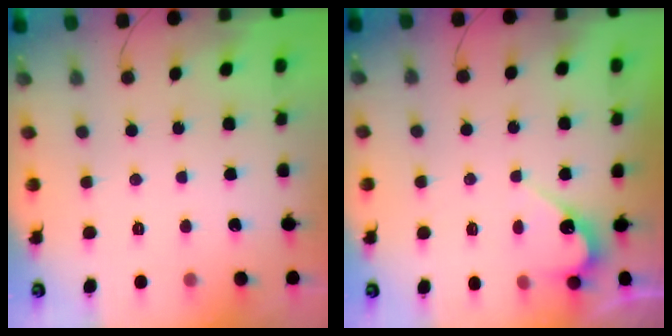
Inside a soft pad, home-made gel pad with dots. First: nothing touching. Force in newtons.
{"total": 5.0, "press": 5.0, "slide": 0.2}